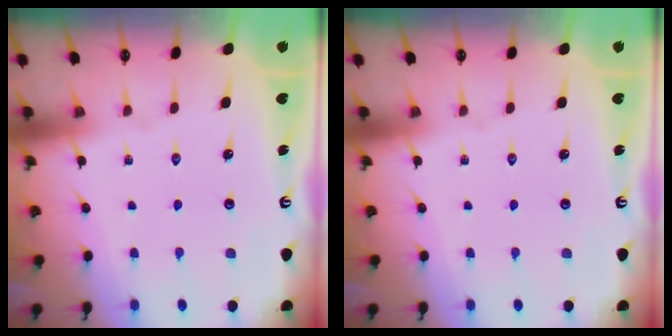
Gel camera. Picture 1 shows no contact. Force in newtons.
{"total": 0.0}